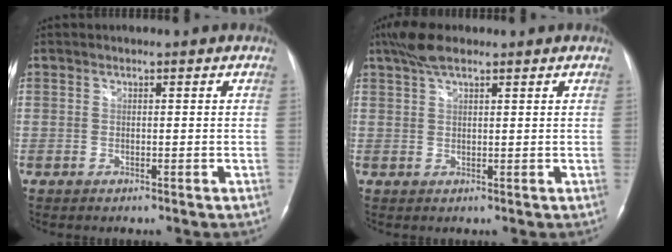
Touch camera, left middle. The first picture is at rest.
{"total": 5.0, "force": [3.6, 1.4, 3.1], "torque": [-0.070, 0.017, 0.069]}